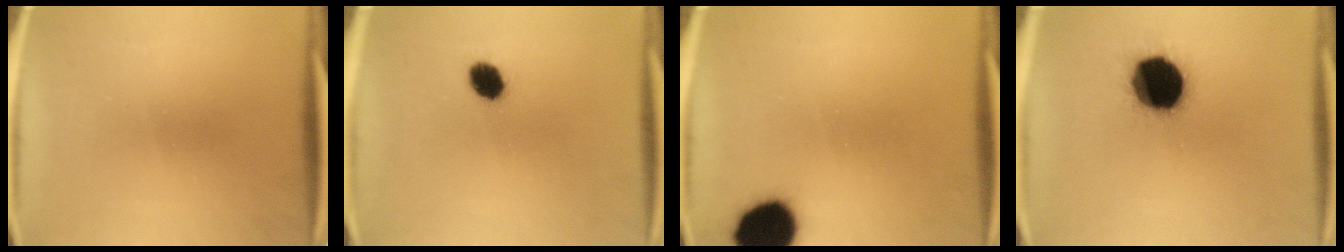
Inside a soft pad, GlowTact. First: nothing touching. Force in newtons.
{"total": 4.9}
{"total": 14.8}
{"total": 19.9}